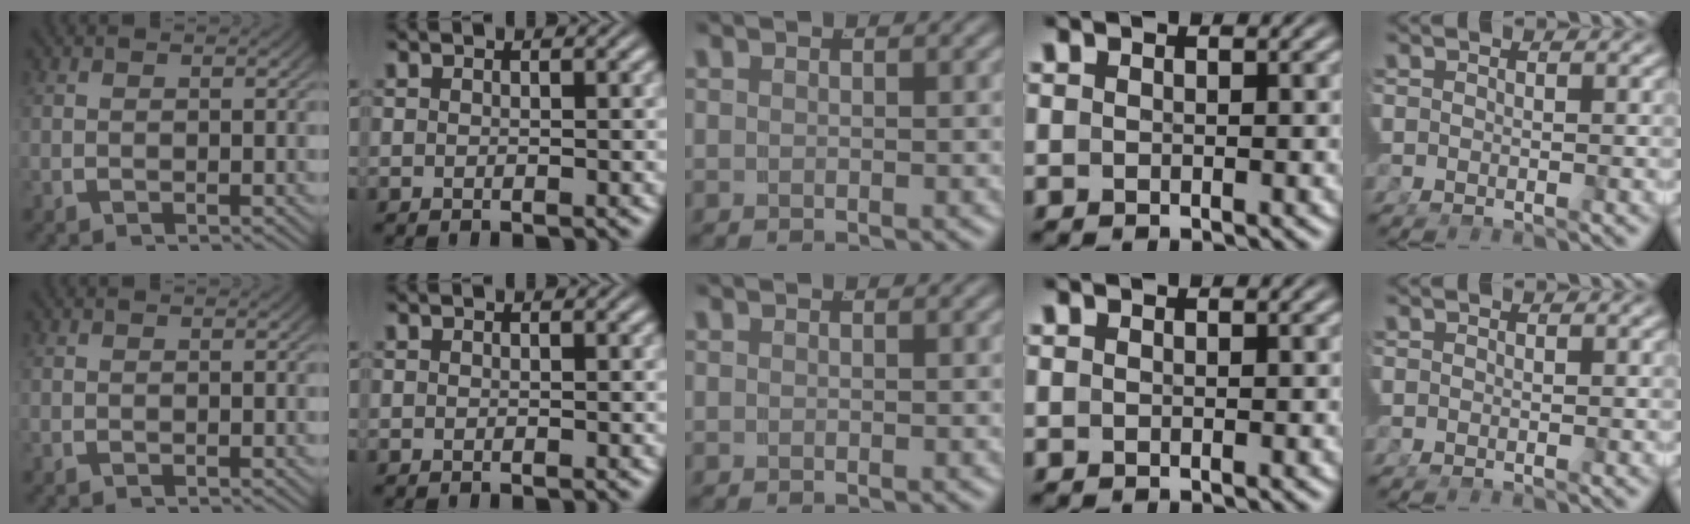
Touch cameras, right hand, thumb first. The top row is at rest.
{}